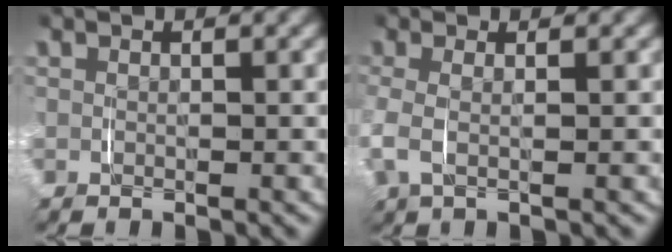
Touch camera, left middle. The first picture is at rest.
{"total": 2.6, "force": [-0.1, 1.2, 2.3], "torque": [-0.069, -0.006, 0.000]}